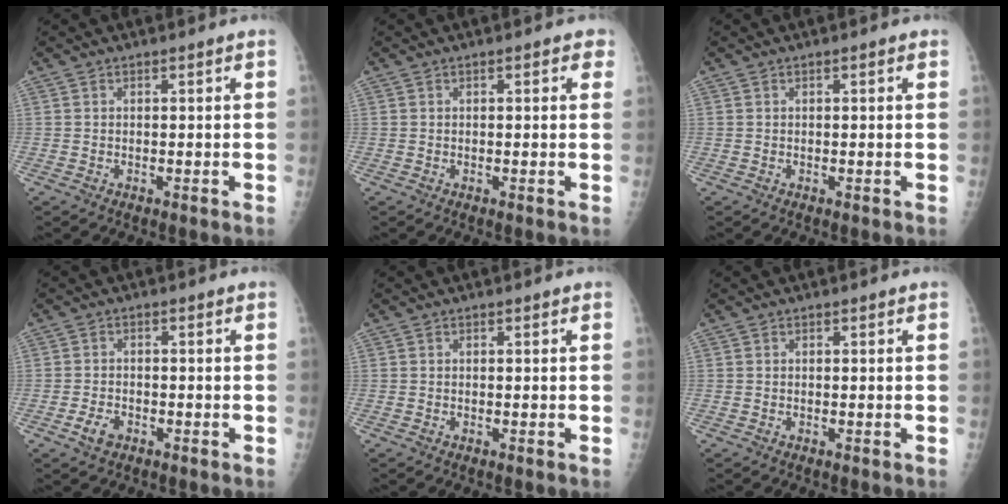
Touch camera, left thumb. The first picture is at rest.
{"total": 1.9, "force": [0.8, 1.0, 1.4], "torque": [-0.004, 0.002, 0.006]}
{"total": 0.6, "force": [0.3, 0.2, 0.5], "torque": [-0.009, 0.001, 0.002]}
{"total": 3.0, "force": [-1.6, 2.0, 1.7], "torque": [-0.031, 0.006, -0.027]}
{"total": 0.0}
{"total": 0.0}